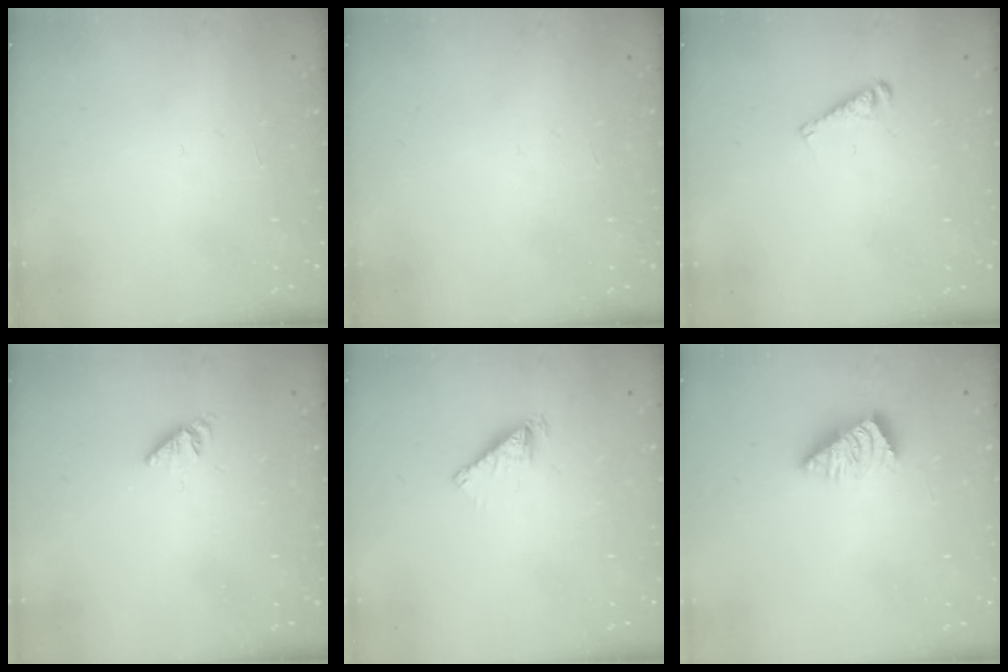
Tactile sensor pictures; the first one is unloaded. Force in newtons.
{"total": 0.0}
{"total": 3.9, "press": 3.9, "slide": 0.3}
{"total": 0.6, "press": 0.6, "slide": 0.2}
{"total": 2.9, "press": 2.9, "slide": 0.2}
{"total": 2.4, "press": 2.4, "slide": 0.4}